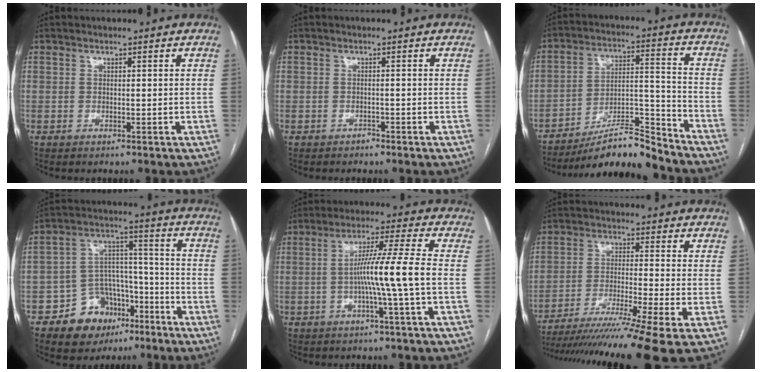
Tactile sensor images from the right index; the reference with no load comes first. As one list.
[{"total": 0.8, "force": [-0.6, 0.4, 0.0], "torque": [0.000, 0.001, -0.012]}, {"total": 12.7, "force": [-11.9, 0.8, 4.2], "torque": [-0.059, 0.034, -0.205]}, {"total": 11.7, "force": [-6.9, 8.2, 4.8], "torque": [-0.070, 0.039, -0.103]}, {"total": 8.7, "force": [-1.5, -1.8, 8.4], "torque": [-0.149, 0.010, -0.027]}, {"total": 15.6, "force": [-12.3, -2.6, 9.2], "torque": [-0.147, -0.037, -0.202]}]